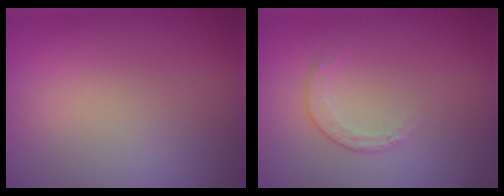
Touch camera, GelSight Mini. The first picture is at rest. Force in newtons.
{"total": 1.2, "press": 0.9, "slide": 0.9}